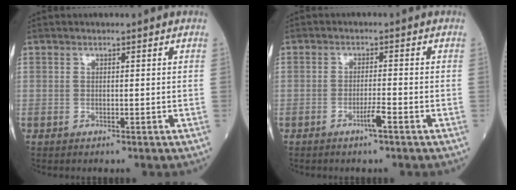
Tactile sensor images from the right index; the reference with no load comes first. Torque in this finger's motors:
{"motor_torque": [0.66, -0.22, 0.33, 0.09]}